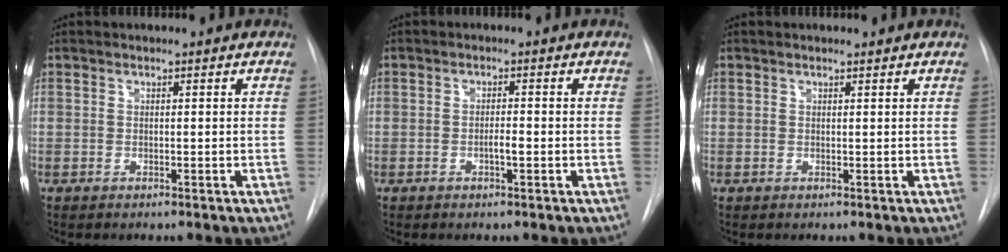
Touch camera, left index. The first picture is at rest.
{"total": 1.6, "force": [-0.6, 0.2, 1.5], "torque": [-0.026, 0.001, -0.011]}
{"total": 0.9, "force": [0.8, 0.0, 0.2], "torque": [-0.010, 0.006, 0.014]}